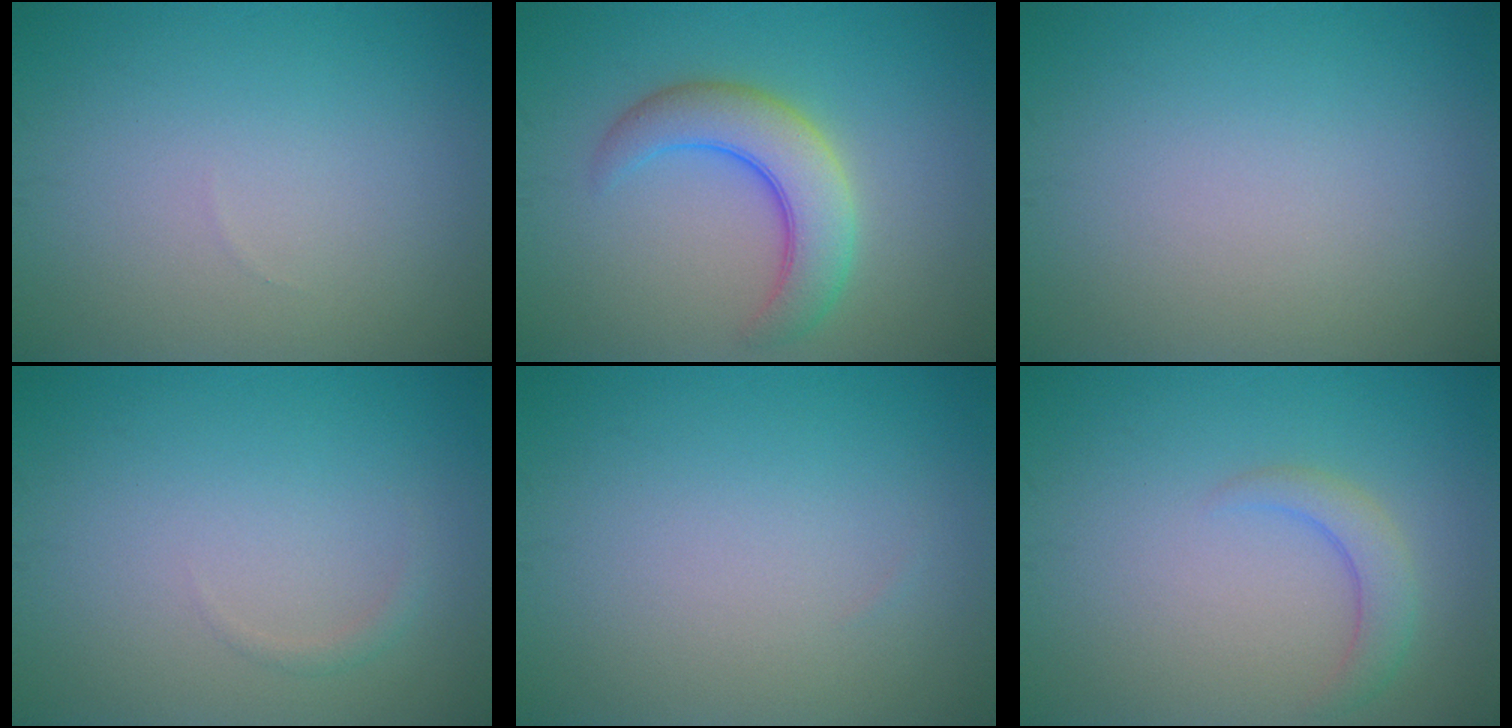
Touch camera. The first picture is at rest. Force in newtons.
{"total": 5.4, "press": 5.4, "slide": 0.3}
{"total": 0.0}
{"total": 0.7, "press": 0.7, "slide": 0.0}
{"total": 0.0}
{"total": 2.2, "press": 2.2, "slide": 0.3}